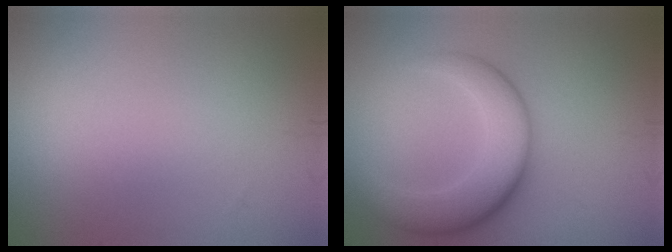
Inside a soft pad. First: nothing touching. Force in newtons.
{"total": 6.6, "press": 6.6, "slide": 0.3}